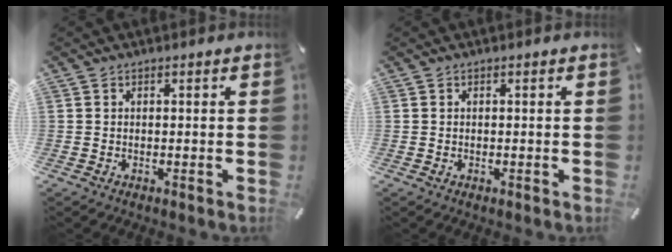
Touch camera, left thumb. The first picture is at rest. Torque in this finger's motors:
{"motor_torque": [0.05, -0.05, 0.01, 0.03, -0.01]}